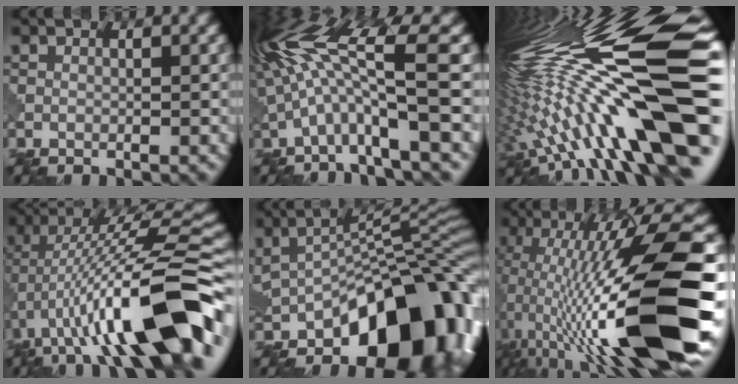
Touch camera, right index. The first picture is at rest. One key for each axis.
{"total": 9.1, "fx": 0.7, "fy": 1.6, "fz": 8.9, "tx": -0.167, "ty": 0.020, "tz": 0.016}
{"total": 18.4, "fx": 0.3, "fy": 4.4, "fz": 17.9, "tx": -0.293, "ty": 0.012, "tz": -0.002}
{"total": 13.9, "fx": -4.1, "fy": 3.5, "fz": 12.8, "tx": -0.207, "ty": 0.028, "tz": -0.053}
{"total": 12.2, "fx": -4.5, "fy": 6.8, "fz": 9.2, "tx": -0.098, "ty": -0.004, "tz": -0.060}
{"total": 18.1, "fx": -2.4, "fy": 5.1, "fz": 17.2, "tx": -0.313, "ty": 0.025, "tz": -0.036}